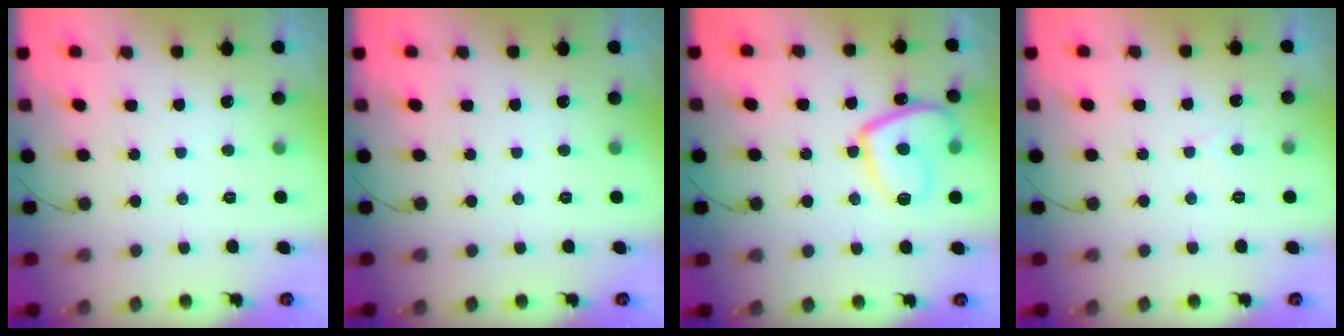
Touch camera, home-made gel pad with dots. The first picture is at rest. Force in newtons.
{"total": 0.0}
{"total": 12.3, "press": 12.2, "slide": 1.3}
{"total": 1.7, "press": 1.7, "slide": 0.2}